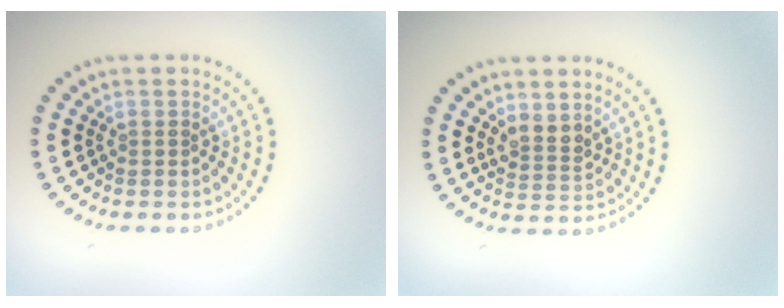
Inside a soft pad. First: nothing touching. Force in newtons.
{"total": 2.1, "press": 1.7, "slide": 1.2}